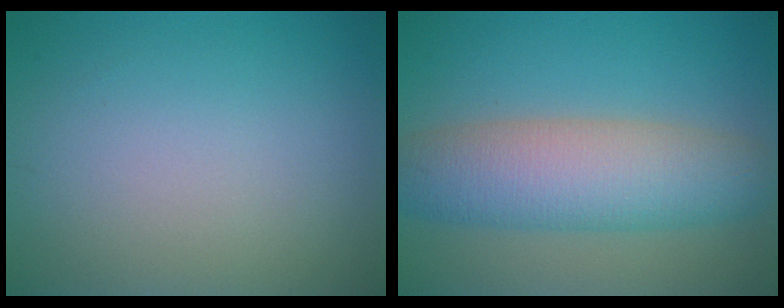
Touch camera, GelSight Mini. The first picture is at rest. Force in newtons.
{"total": 7.8, "press": 7.8, "slide": 0.4}